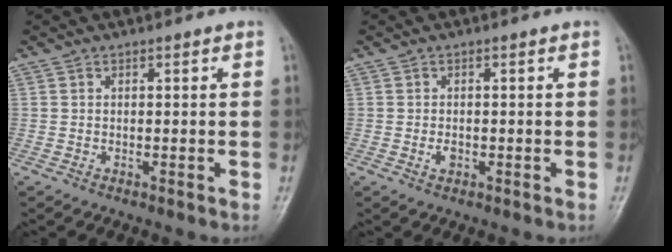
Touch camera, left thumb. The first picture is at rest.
{"total": 1.5, "force": [-0.4, 0.9, 1.0], "torque": [-0.015, 0.001, -0.006]}